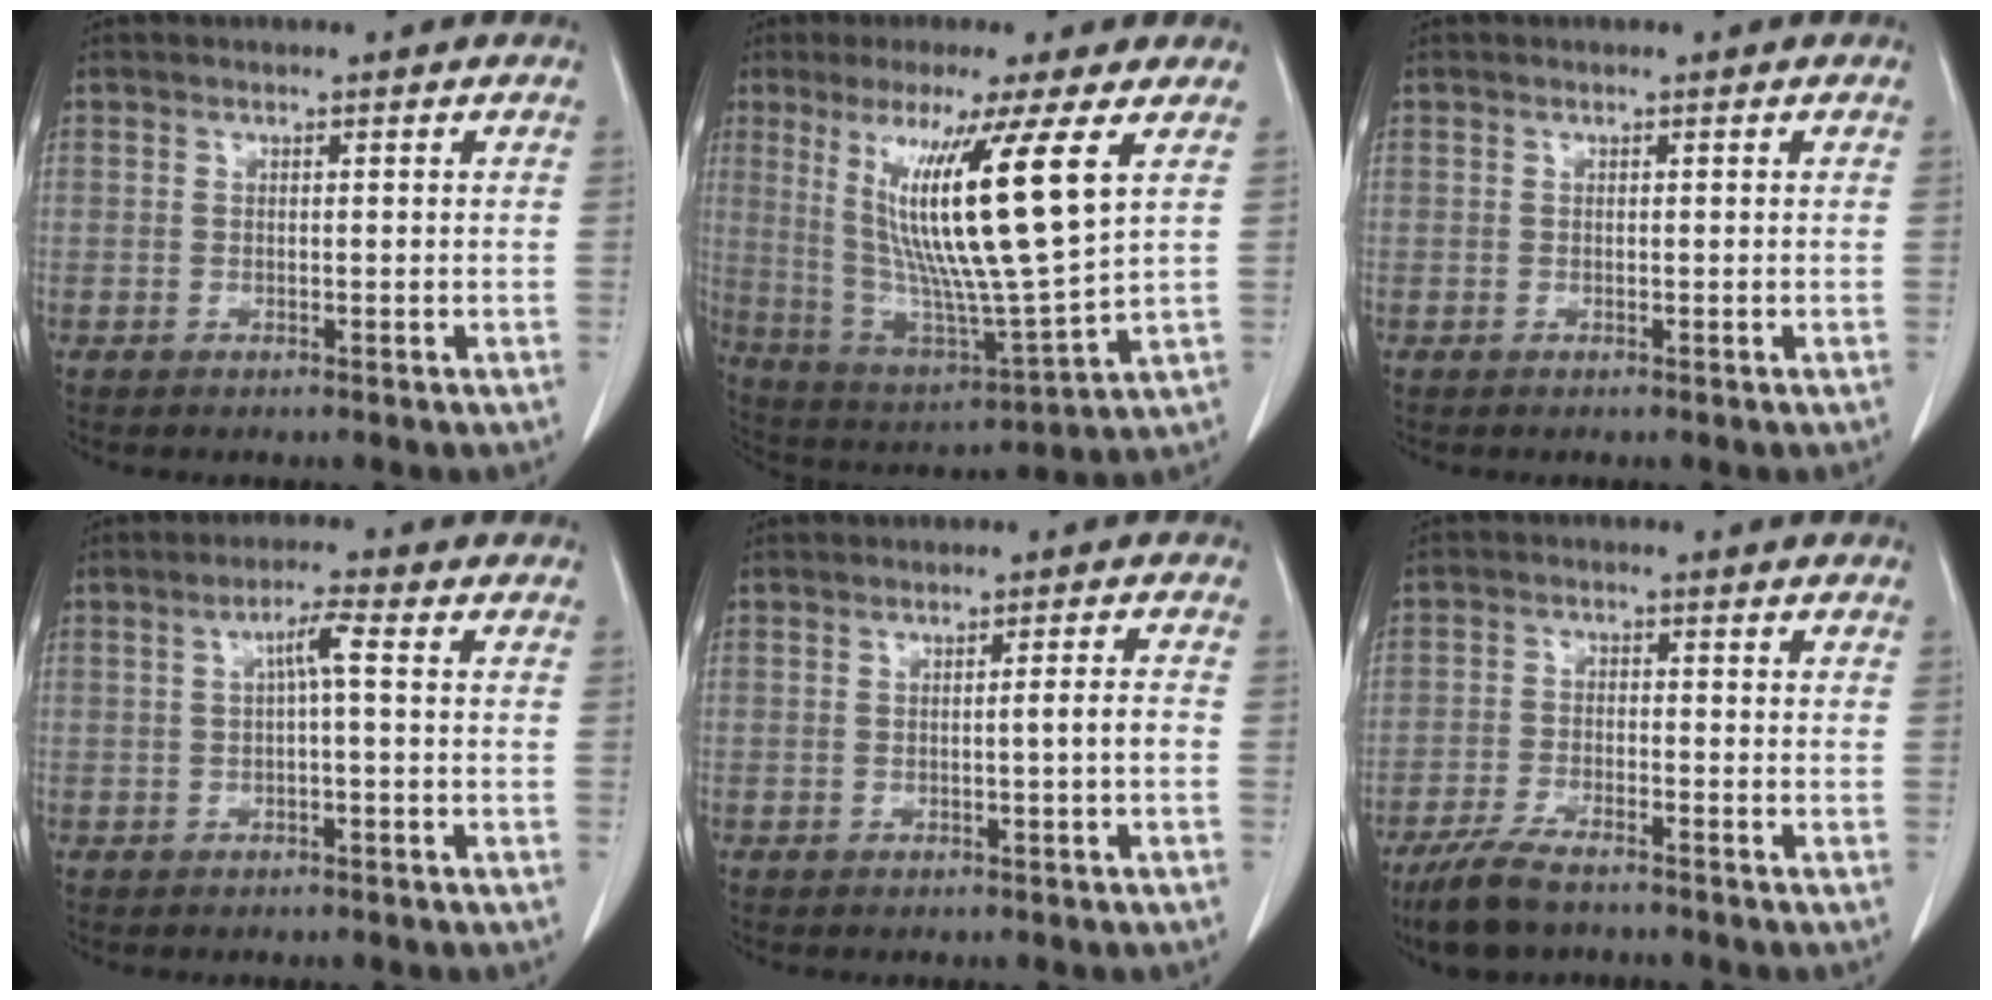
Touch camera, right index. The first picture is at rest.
{"total": 18.3, "force": [6.2, -0.7, 17.1], "torque": [-0.316, -0.025, 0.109]}
{"total": 0.0}
{"total": 3.2, "force": [0.5, 0.2, 3.1], "torque": [-0.056, 0.011, 0.008]}
{"total": 2.1, "force": [-0.5, -0.4, 2.0], "torque": [-0.029, 0.001, -0.007]}
{"total": 6.9, "force": [-5.5, 1.7, 3.7], "torque": [-0.077, -0.015, -0.101]}